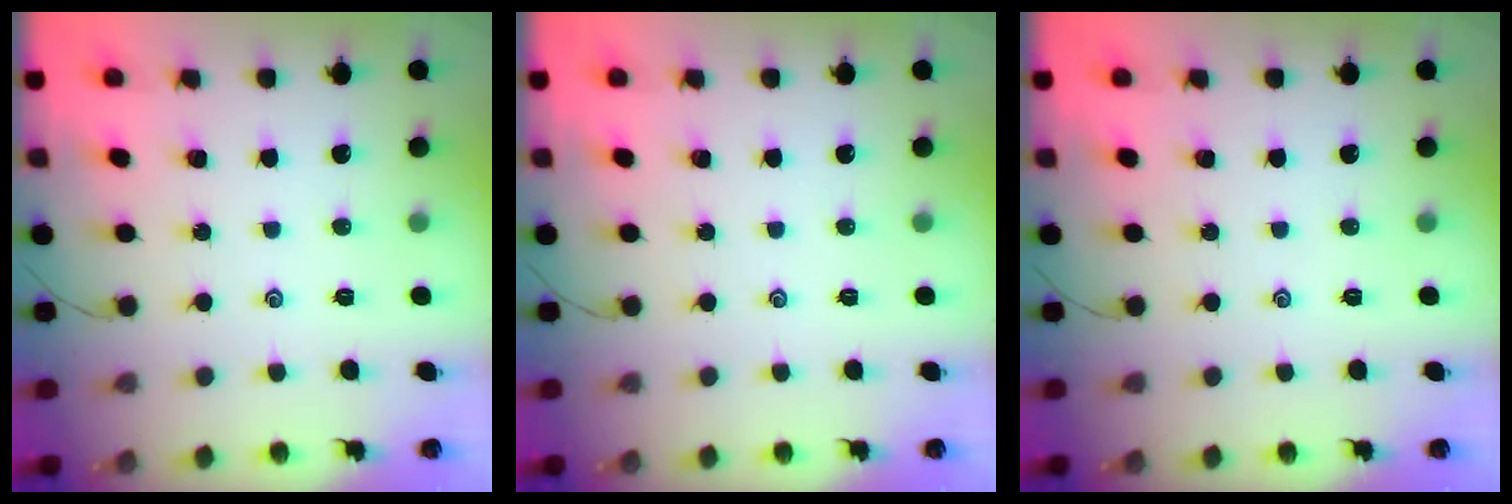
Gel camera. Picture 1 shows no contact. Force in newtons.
{"total": 0.0}
{"total": 0.0}